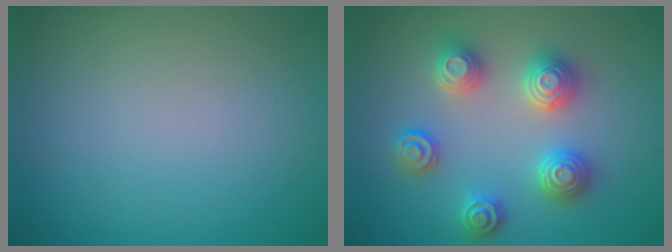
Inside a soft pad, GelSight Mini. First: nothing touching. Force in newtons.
{"total": 4.9, "press": 4.8, "slide": 0.8}